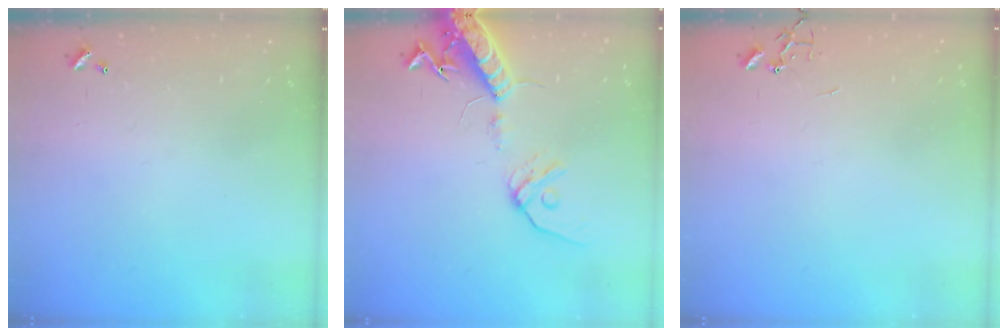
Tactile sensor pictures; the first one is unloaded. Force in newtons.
{"total": 15.4, "press": 15.0, "slide": 3.4}
{"total": 0.0}